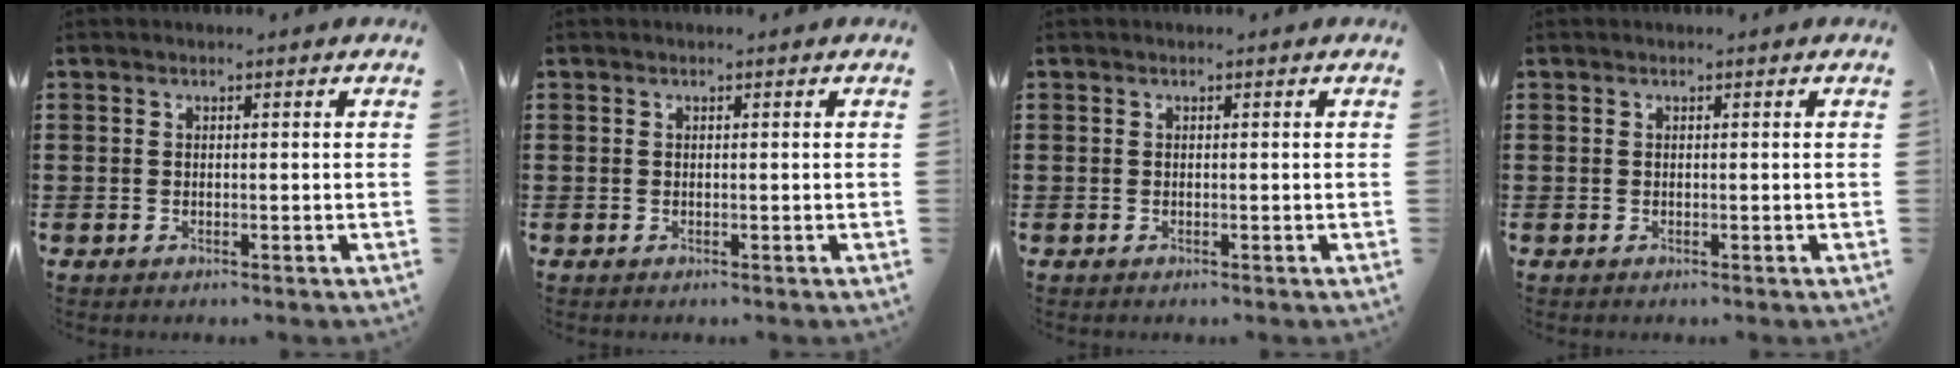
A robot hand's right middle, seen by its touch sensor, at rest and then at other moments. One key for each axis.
{"total": 0.0}
{"total": 0.0}
{"total": 0.0}